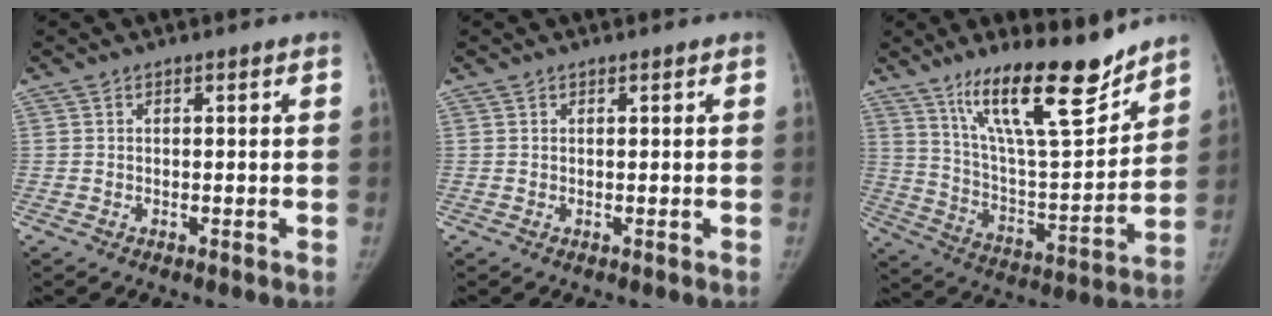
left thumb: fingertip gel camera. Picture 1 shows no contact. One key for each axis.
{"total": 0.0}
{"total": 20.5, "fx": 14.8, "fy": 4.8, "fz": 13.4, "tx": -0.190, "ty": -0.087, "tz": 0.258}